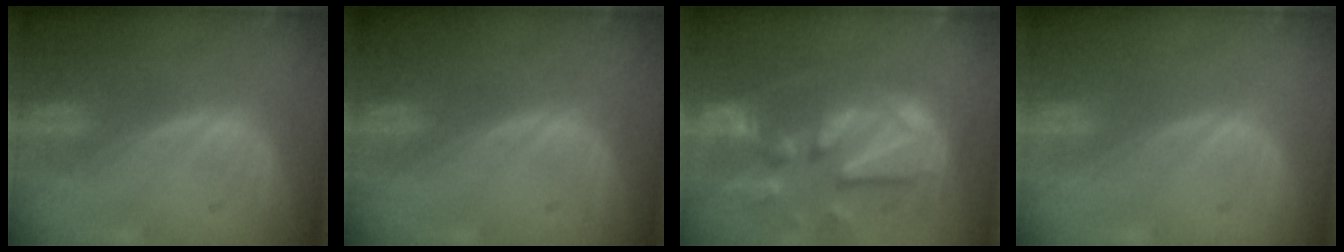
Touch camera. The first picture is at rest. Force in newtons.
{"total": 0.0}
{"total": 13.0, "press": 11.3, "slide": 6.4}
{"total": 0.0}